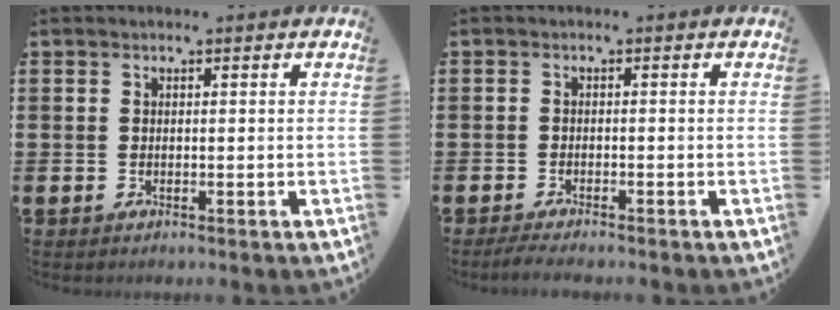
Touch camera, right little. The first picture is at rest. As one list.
[{"total": 1.3, "force": [-1.2, 0.1, 0.6], "torque": [-0.012, 0.000, -0.023]}]